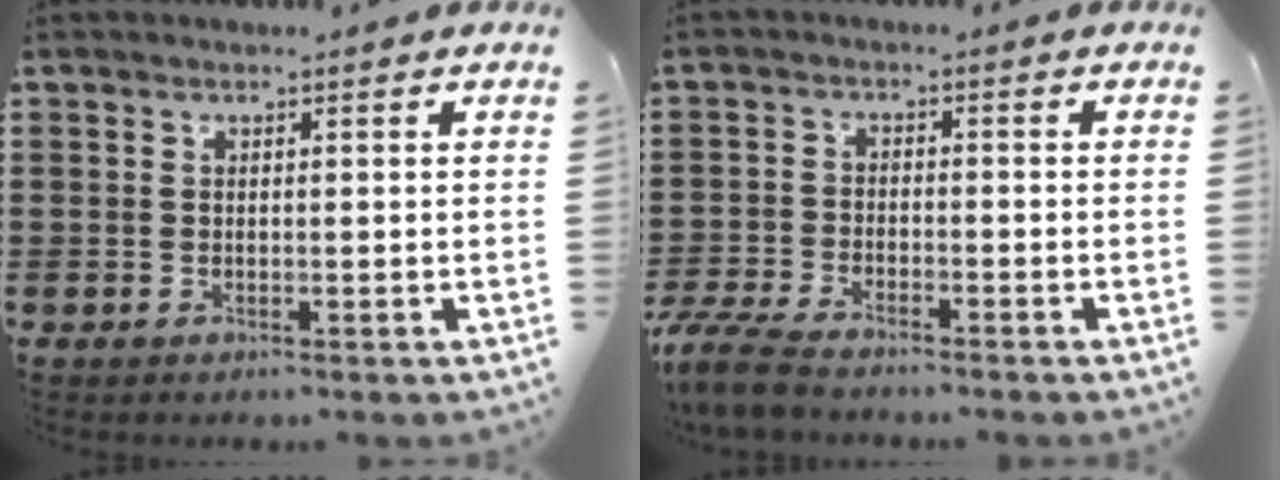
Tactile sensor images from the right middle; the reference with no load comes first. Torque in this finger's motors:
{"motor_torque": [1.33, -0.53, 0.43, 0.14]}